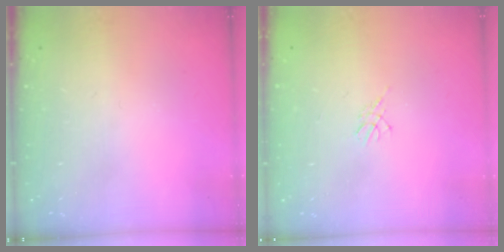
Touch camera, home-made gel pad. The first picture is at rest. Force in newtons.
{"total": 3.0, "press": 2.9, "slide": 0.6}